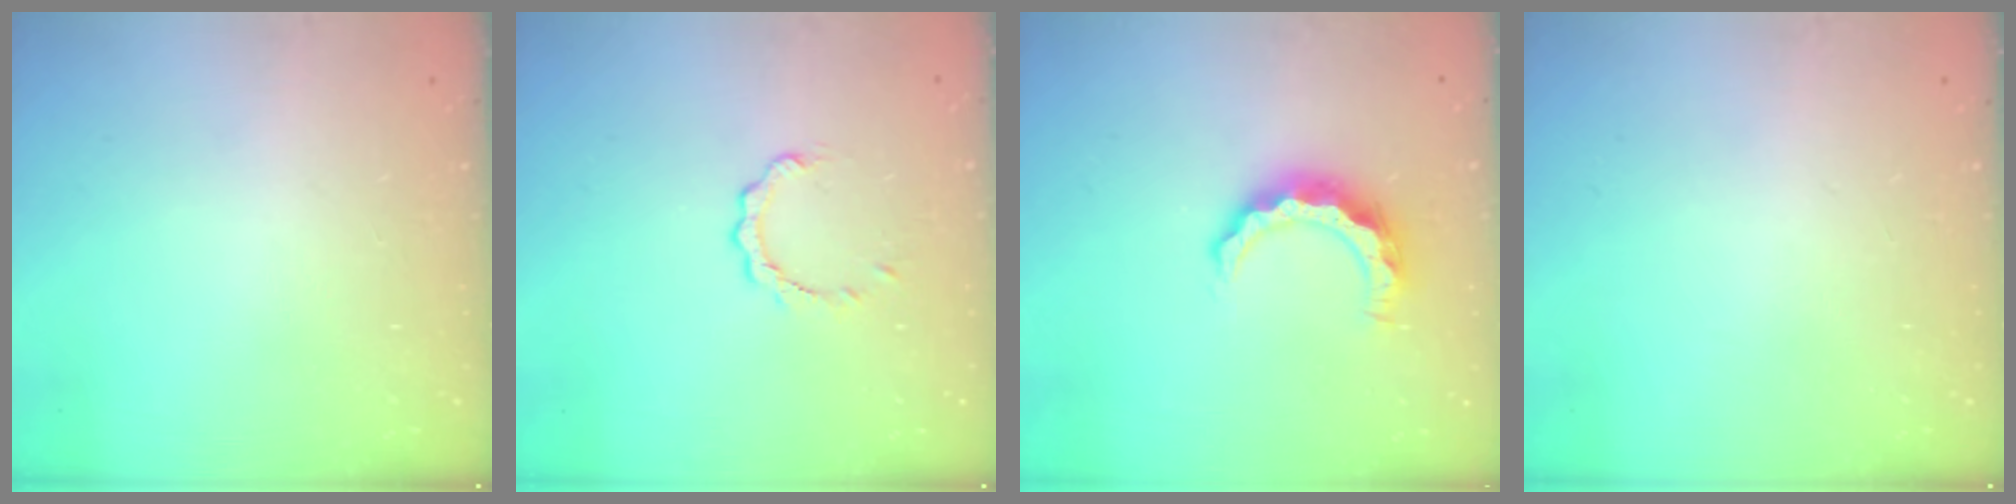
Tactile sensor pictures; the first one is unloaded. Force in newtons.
{"total": 2.8, "press": 2.8, "slide": 0.3}
{"total": 7.8, "press": 7.8, "slide": 0.7}
{"total": 0.0}